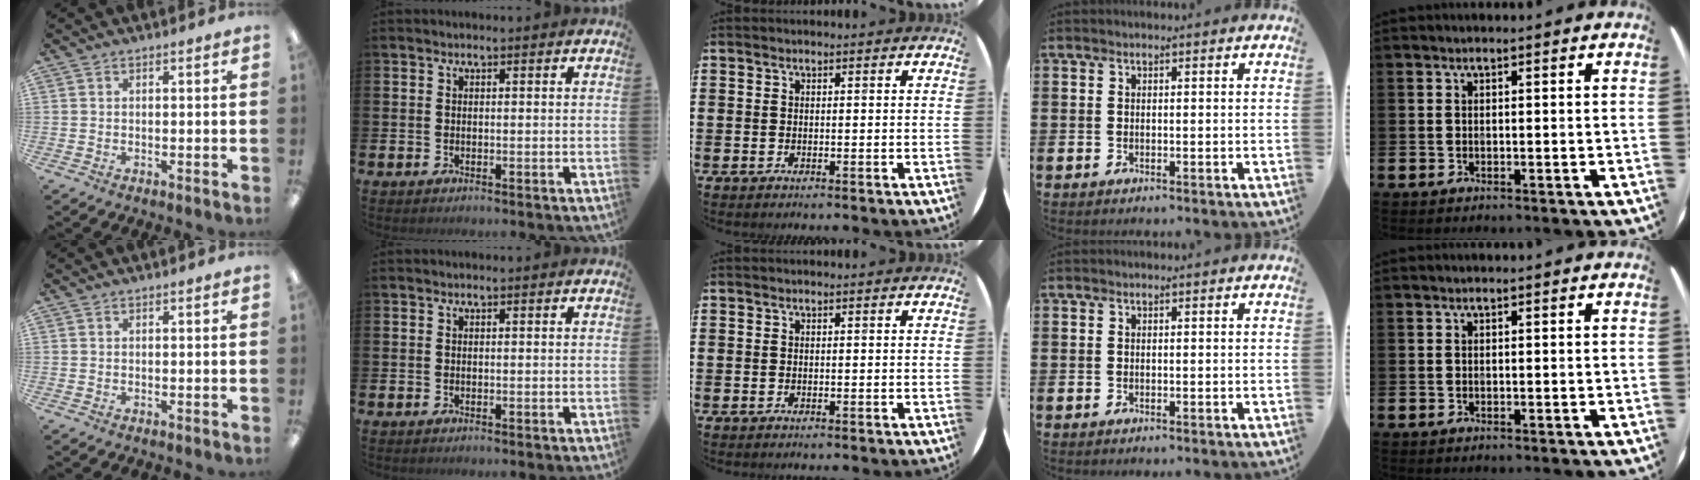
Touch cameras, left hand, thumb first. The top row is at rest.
{}